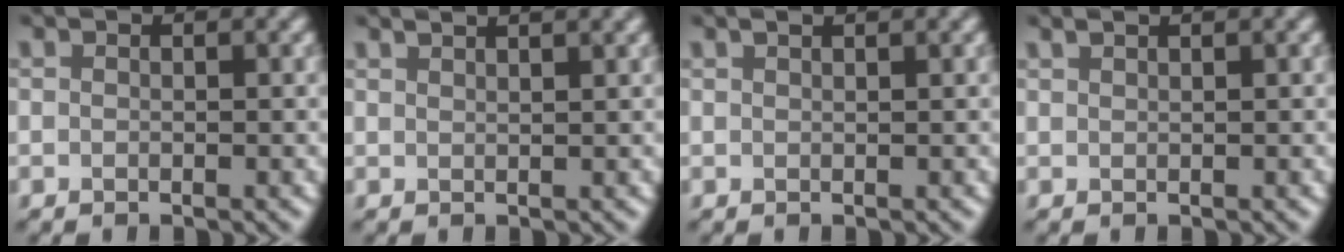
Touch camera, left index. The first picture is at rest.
{"total": 2.4, "force": [1.9, 0.5, 1.3], "torque": [-0.006, 0.015, 0.018]}
{"total": 1.0, "force": [0.8, -0.1, 0.6], "torque": [-0.011, 0.003, 0.013]}
{"total": 0.8, "force": [0.6, -0.1, 0.4], "torque": [-0.014, 0.003, 0.013]}